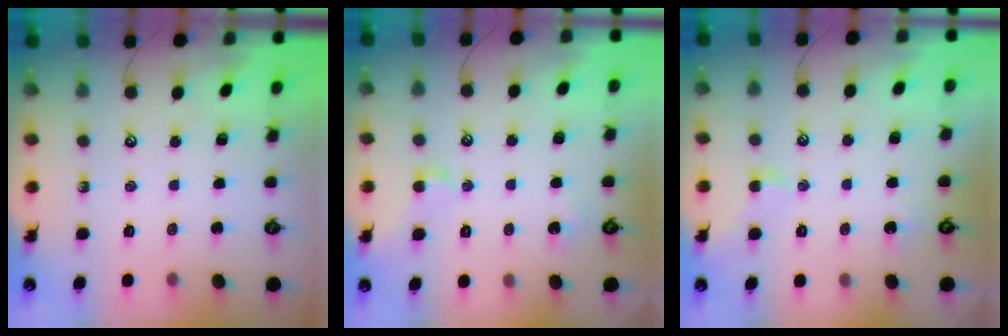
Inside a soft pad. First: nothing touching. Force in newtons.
{"total": 1.7, "press": 1.6, "slide": 0.5}
{"total": 2.3, "press": 2.2, "slide": 0.7}